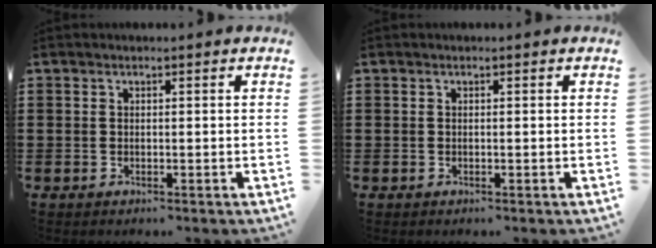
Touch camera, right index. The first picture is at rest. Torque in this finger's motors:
{"motor_torque": [0.02, 0.02, 0.00, 0.00]}